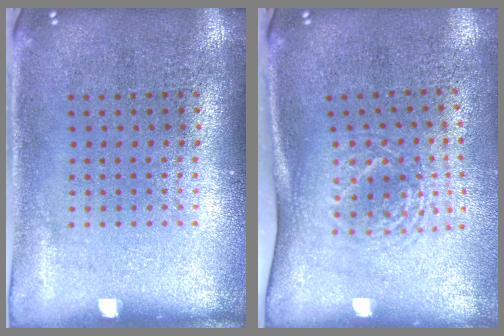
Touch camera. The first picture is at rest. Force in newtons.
{"total": 1.7, "press": 1.3, "slide": 1.2}